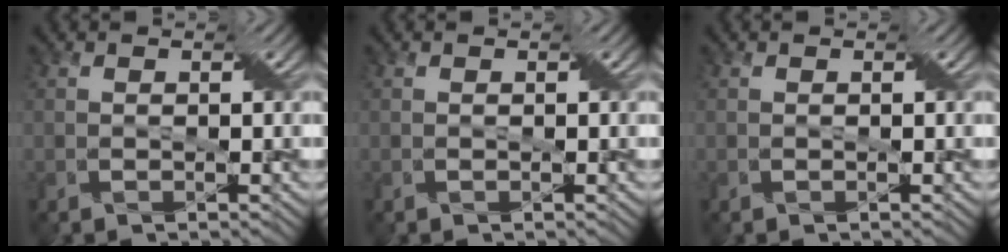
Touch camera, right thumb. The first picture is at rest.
{"total": 0.0}
{"total": 0.0}